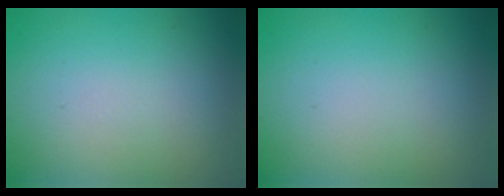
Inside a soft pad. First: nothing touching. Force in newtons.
{"total": 0.0}